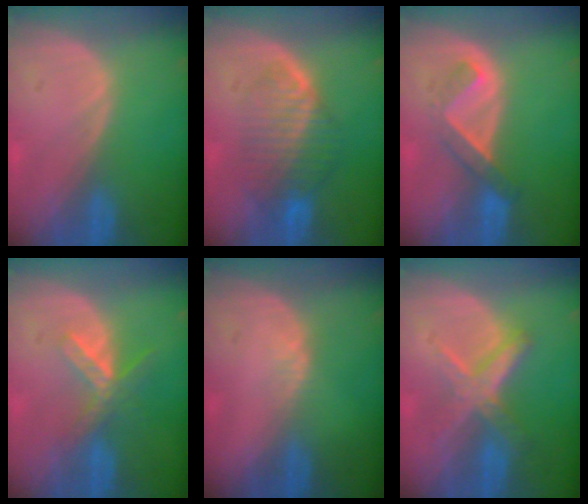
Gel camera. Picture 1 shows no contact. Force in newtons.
{"total": 7.9, "press": 7.1, "slide": 3.4}
{"total": 5.1, "press": 4.4, "slide": 2.6}
{"total": 5.4, "press": 4.9, "slide": 2.4}
{"total": 1.2, "press": 0.9, "slide": 0.8}
{"total": 6.5, "press": 5.8, "slide": 3.0}